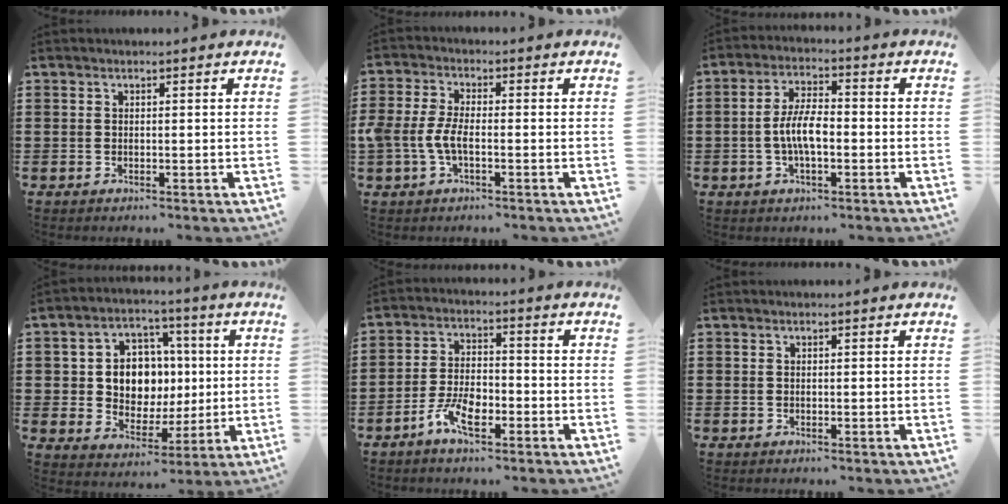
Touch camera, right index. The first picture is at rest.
{"total": 4.7, "force": [-1.3, 1.9, 4.0], "torque": [-0.106, -0.007, -0.034]}
{"total": 6.4, "force": [-1.0, 2.6, 5.7], "torque": [-0.120, 0.002, -0.024]}
{"total": 8.4, "force": [0.7, 7.2, 4.2], "torque": [-0.093, 0.016, 0.015]}
{"total": 6.1, "force": [-3.5, 2.6, 4.2], "torque": [-0.096, 0.004, -0.071]}
{"total": 0.0}